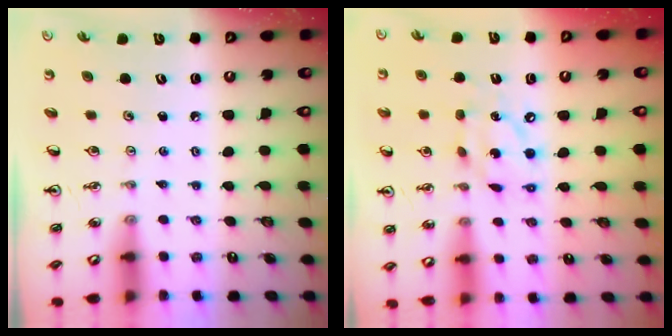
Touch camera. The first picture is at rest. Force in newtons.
{"total": 10.7, "press": 10.7, "slide": 0.5}